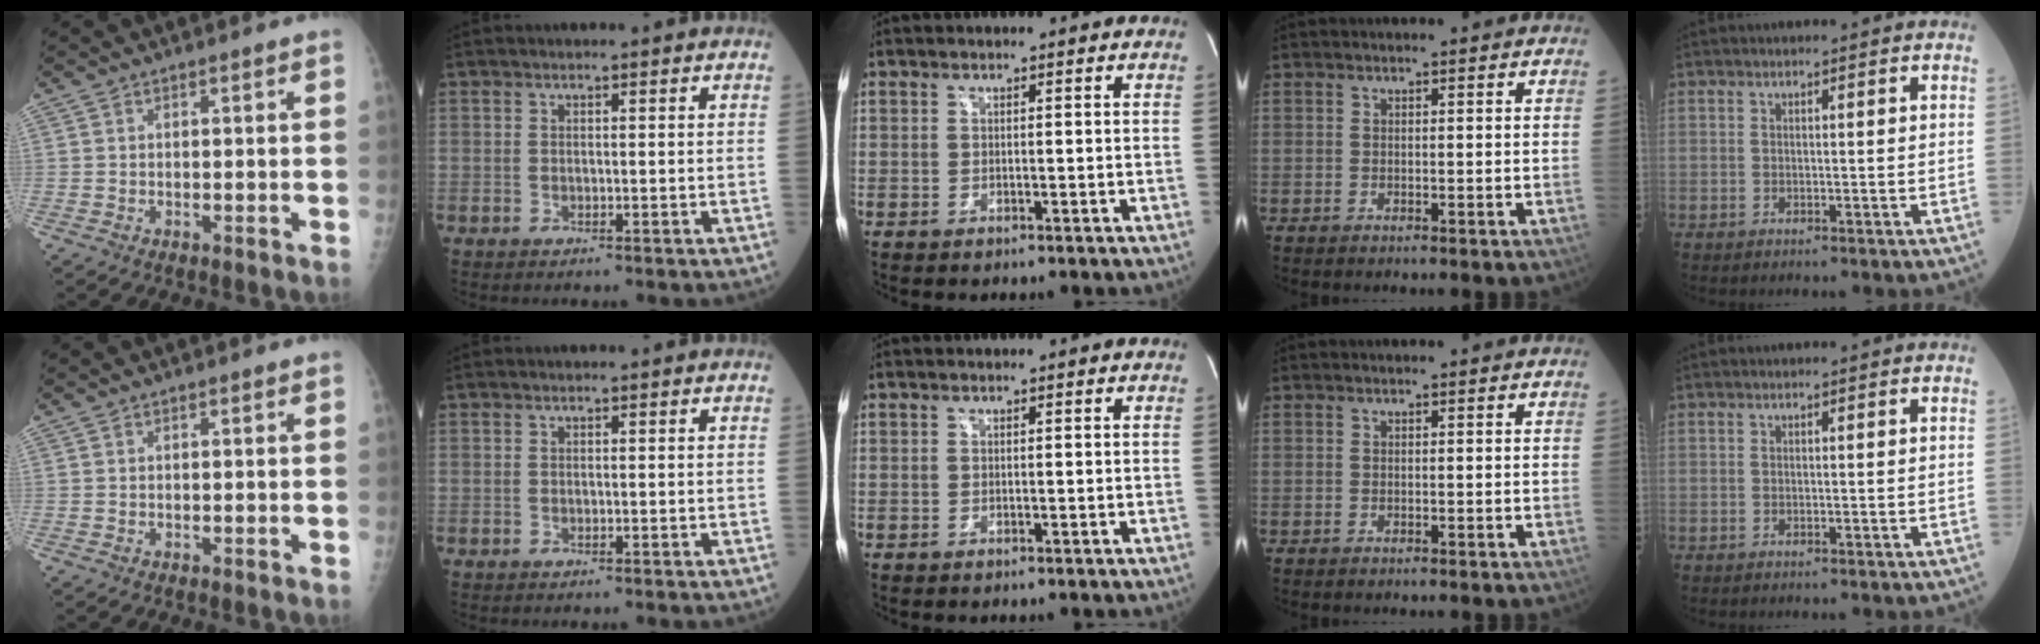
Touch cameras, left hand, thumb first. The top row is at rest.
{}